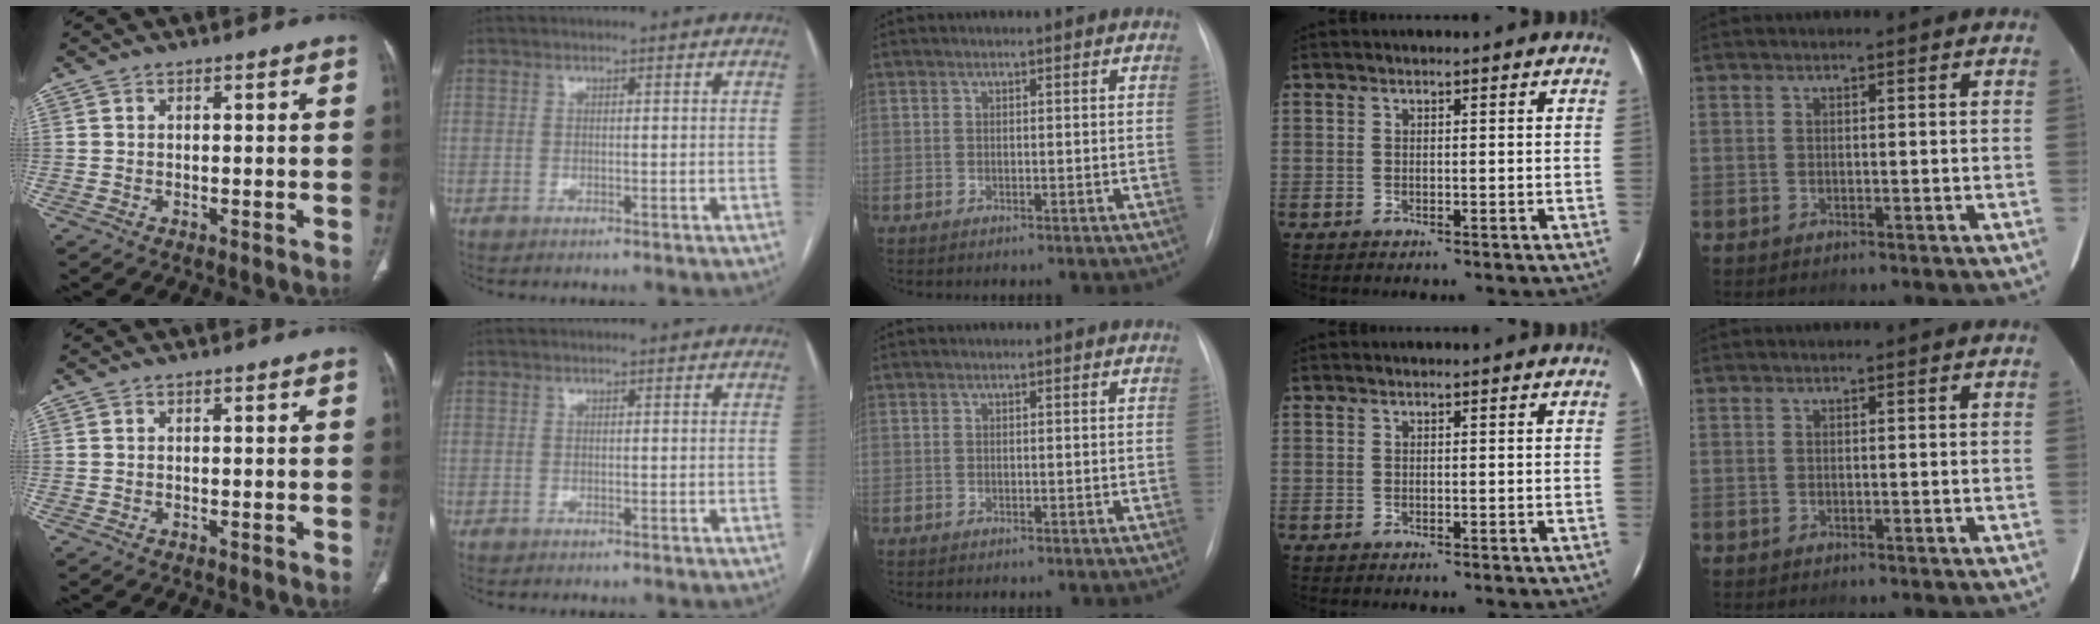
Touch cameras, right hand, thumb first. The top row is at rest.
{}